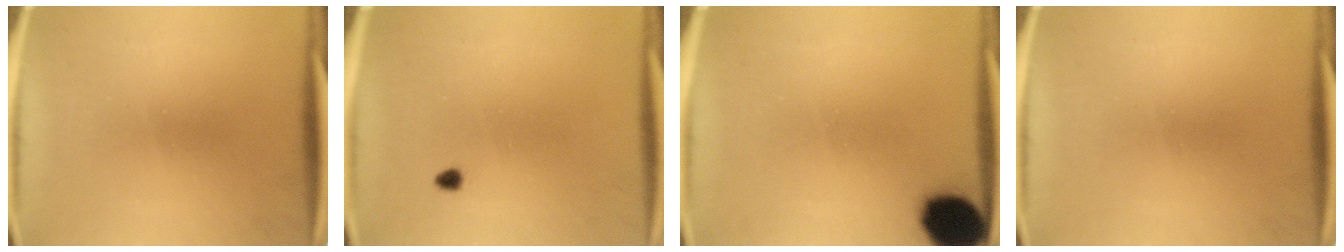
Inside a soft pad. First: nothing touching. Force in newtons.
{"total": 1.0}
{"total": 13.2}
{"total": 0.0}